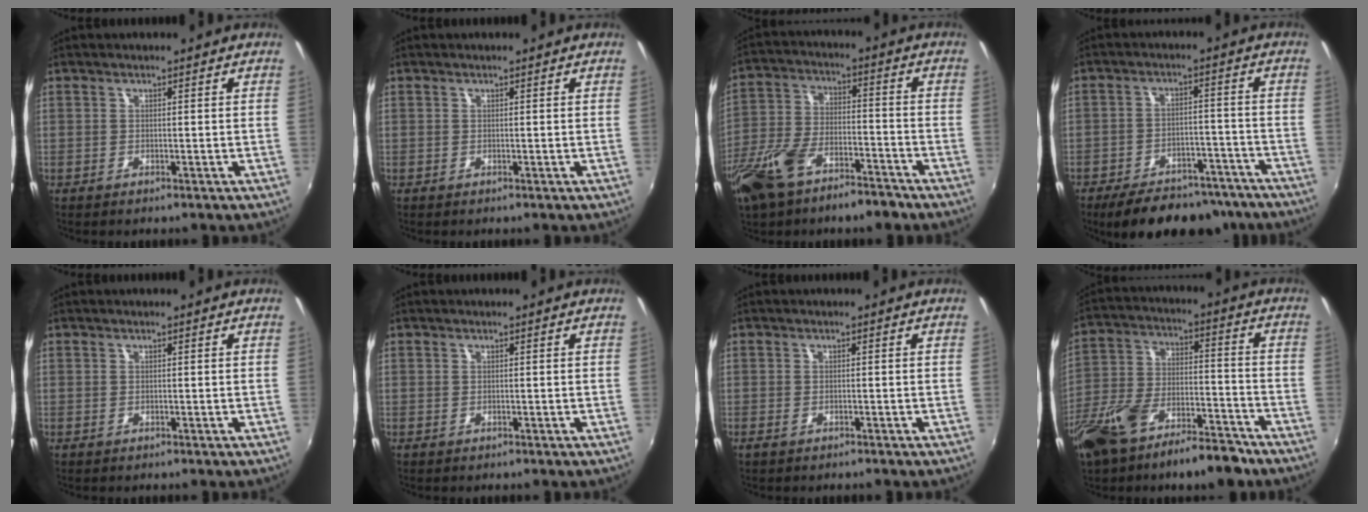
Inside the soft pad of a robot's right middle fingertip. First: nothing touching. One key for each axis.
{"total": 0.0}
{"total": 16.2, "fx": -11.0, "fy": 6.7, "fz": 9.8, "tx": -0.218, "ty": -0.021, "tz": -0.197}
{"total": 17.6, "fx": -14.4, "fy": 7.1, "fz": 7.2, "tx": -0.139, "ty": 0.016, "tz": -0.183}
{"total": 0.0}
{"total": 0.0}
{"total": 1.0, "fx": -0.8, "fy": 0.3, "fz": 0.5, "tx": -0.010, "ty": -0.004, "tz": -0.016}
{"total": 17.1, "fx": -11.6, "fy": 6.9, "fz": 10.6, "tx": -0.217, "ty": -0.006, "tz": -0.193}